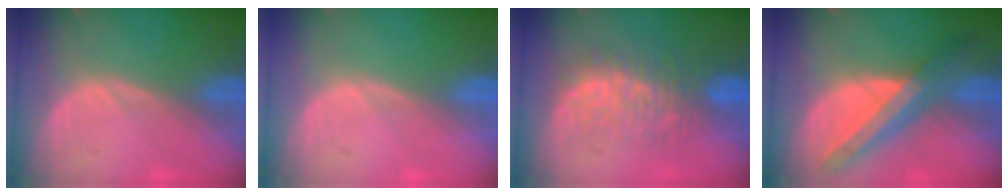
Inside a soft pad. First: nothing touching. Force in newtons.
{"total": 0.0}
{"total": 7.8, "press": 7.7, "slide": 1.3}
{"total": 8.5, "press": 7.5, "slide": 4.0}